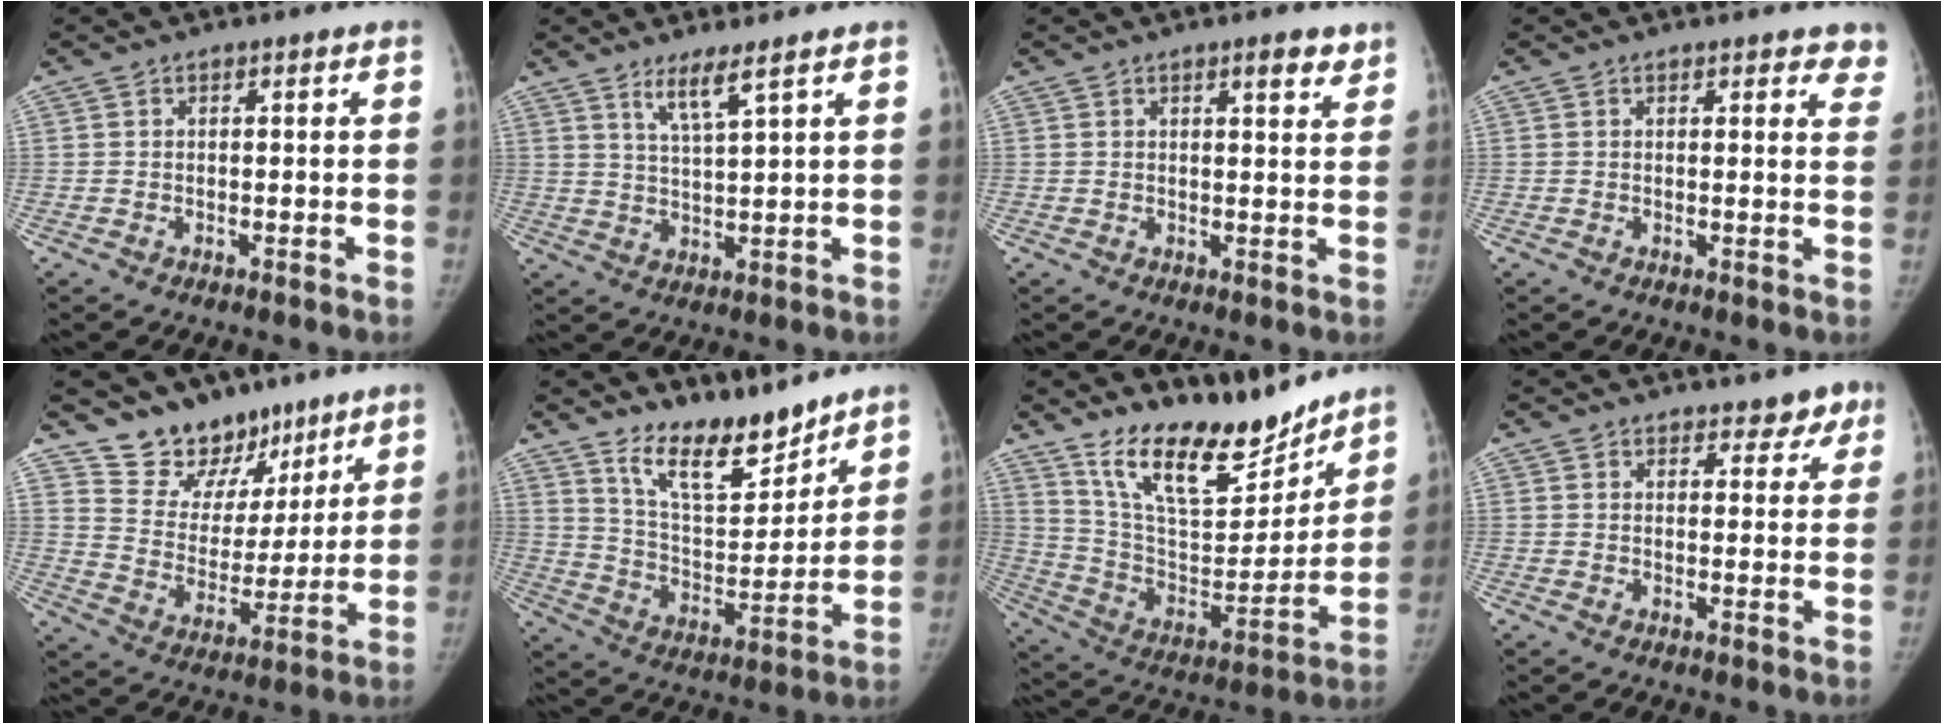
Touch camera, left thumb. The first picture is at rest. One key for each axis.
{"total": 4.7, "fx": 3.2, "fy": 0.0, "fz": 3.4, "tx": -0.067, "ty": -0.031, "tz": 0.066}
{"total": 3.7, "fx": 2.5, "fy": 1.0, "fz": 2.5, "tx": -0.023, "ty": -0.015, "tz": 0.032}
{"total": 4.9, "fx": 4.1, "fy": 1.8, "fz": 1.8, "tx": 0.017, "ty": -0.017, "tz": 0.030}
{"total": 14.1, "fx": 11.0, "fy": 8.2, "fz": 2.9, "tx": 0.013, "ty": -0.083, "tz": 0.195}
{"total": 13.1, "fx": 10.8, "fy": 4.3, "fz": 5.9, "tx": -0.066, "ty": -0.083, "tz": 0.199}
{"total": 19.7, "fx": 16.0, "fy": 6.5, "fz": 9.3, "tx": -0.104, "ty": -0.107, "tz": 0.283}
{"total": 4.4, "fx": 3.4, "fy": 2.5, "fz": 1.0, "tx": 0.026, "ty": -0.018, "tz": 0.036}